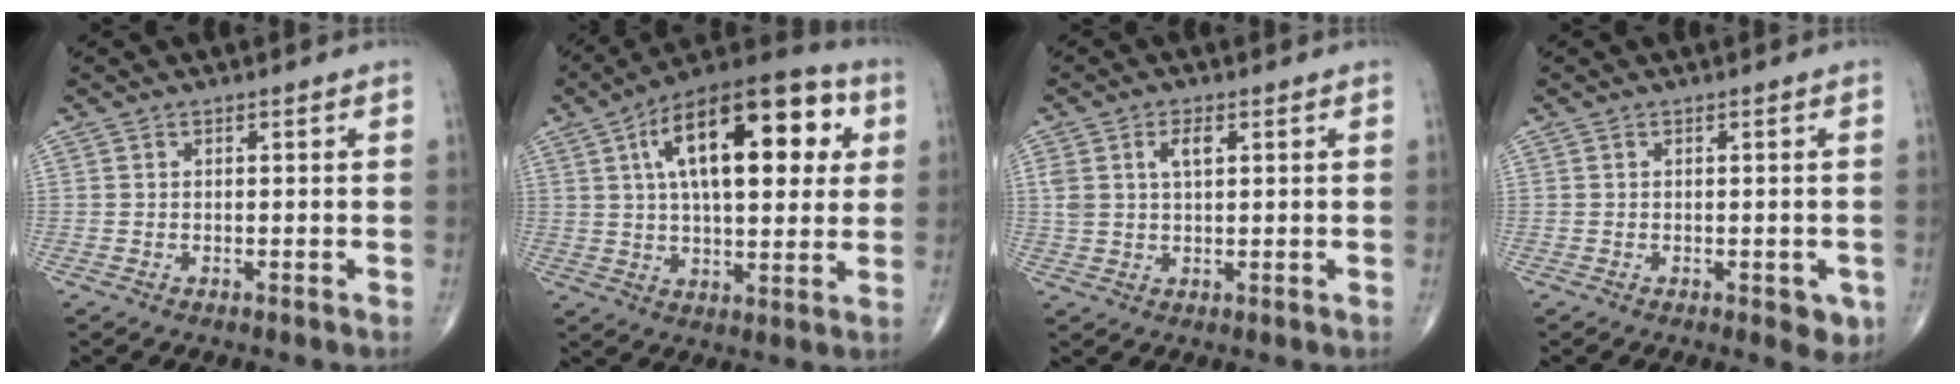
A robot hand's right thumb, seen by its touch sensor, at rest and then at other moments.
{"total": 23.6, "force": [6.7, 10.6, 20.0], "torque": [-0.289, 0.013, 0.095]}
{"total": 4.6, "force": [1.6, 2.3, 3.6], "torque": [-0.071, 0.004, 0.034]}
{"total": 3.2, "force": [-1.0, 1.6, 2.6], "torque": [-0.010, -0.002, -0.009]}